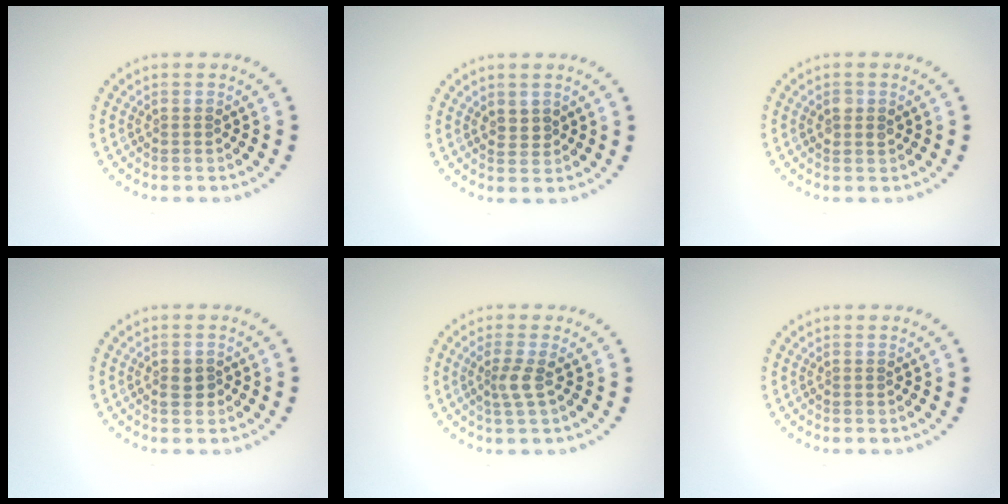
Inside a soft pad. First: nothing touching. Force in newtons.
{"total": 0.9, "press": 0.7, "slide": 0.6}
{"total": 1.2, "press": 1.1, "slide": 0.3}
{"total": 1.5, "press": 1.5, "slide": 0.1}
{"total": 1.9, "press": 1.4, "slide": 1.3}
{"total": 0.0}